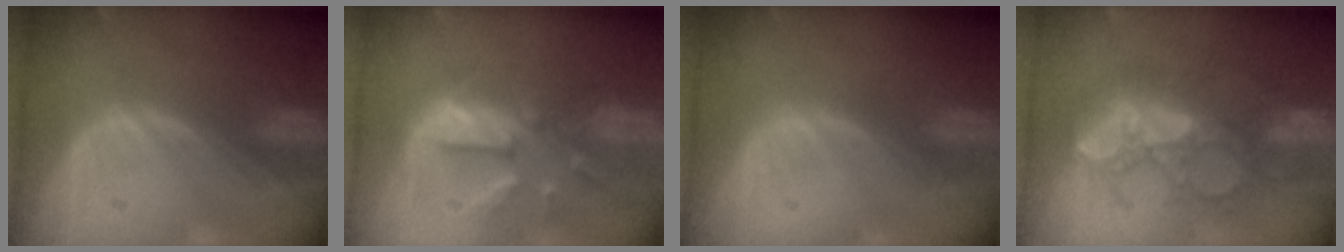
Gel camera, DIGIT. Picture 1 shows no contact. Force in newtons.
{"total": 10.3, "press": 9.2, "slide": 4.5}
{"total": 0.0}
{"total": 9.1, "press": 8.9, "slide": 1.8}